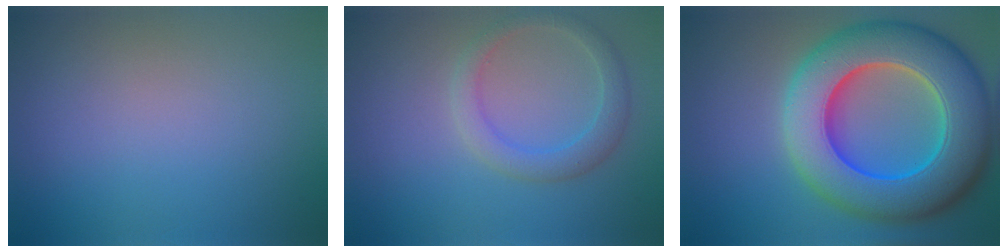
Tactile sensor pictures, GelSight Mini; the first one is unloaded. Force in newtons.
{"total": 2.7, "press": 2.7, "slide": 0.2}
{"total": 13.4, "press": 13.4, "slide": 0.4}